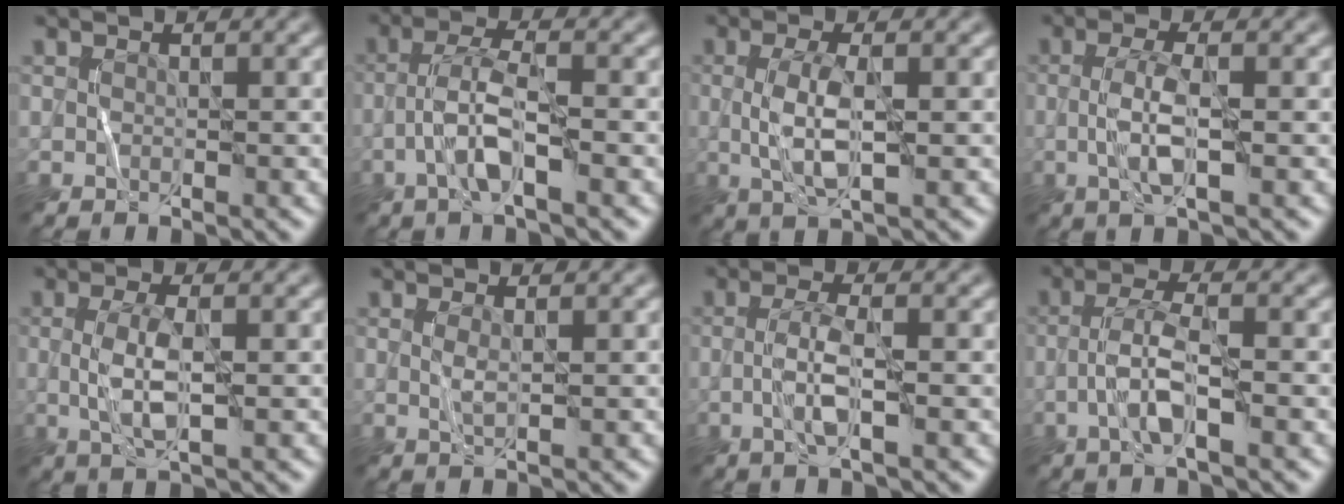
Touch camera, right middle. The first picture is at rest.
{"total": 3.9, "force": [-1.6, 0.7, 3.5], "torque": [-0.072, 0.017, -0.038]}
{"total": 3.8, "force": [-0.1, 1.1, 3.6], "torque": [-0.085, 0.003, -0.002]}
{"total": 3.2, "force": [-0.5, 0.7, 3.1], "torque": [-0.066, 0.010, -0.015]}
{"total": 3.4, "force": [-0.1, 1.0, 3.2], "torque": [-0.075, 0.002, -0.002]}
{"total": 0.8, "force": [0.2, 0.1, 0.7], "torque": [-0.019, 0.007, 0.003]}
{"total": 2.7, "force": [-0.7, 0.4, 2.6], "torque": [-0.055, 0.013, -0.020]}
{"total": 3.5, "force": [-1.4, 0.5, 3.2], "torque": [-0.066, 0.018, -0.034]}